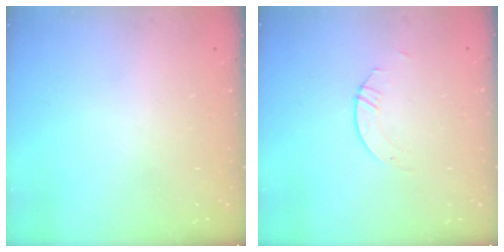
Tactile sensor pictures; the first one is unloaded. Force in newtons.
{"total": 1.1, "press": 1.1, "slide": 0.1}